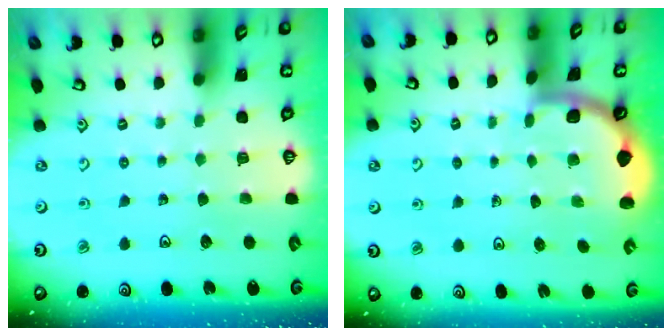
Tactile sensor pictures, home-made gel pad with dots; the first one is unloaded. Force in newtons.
{"total": 1.7, "press": 1.7, "slide": 0.1}